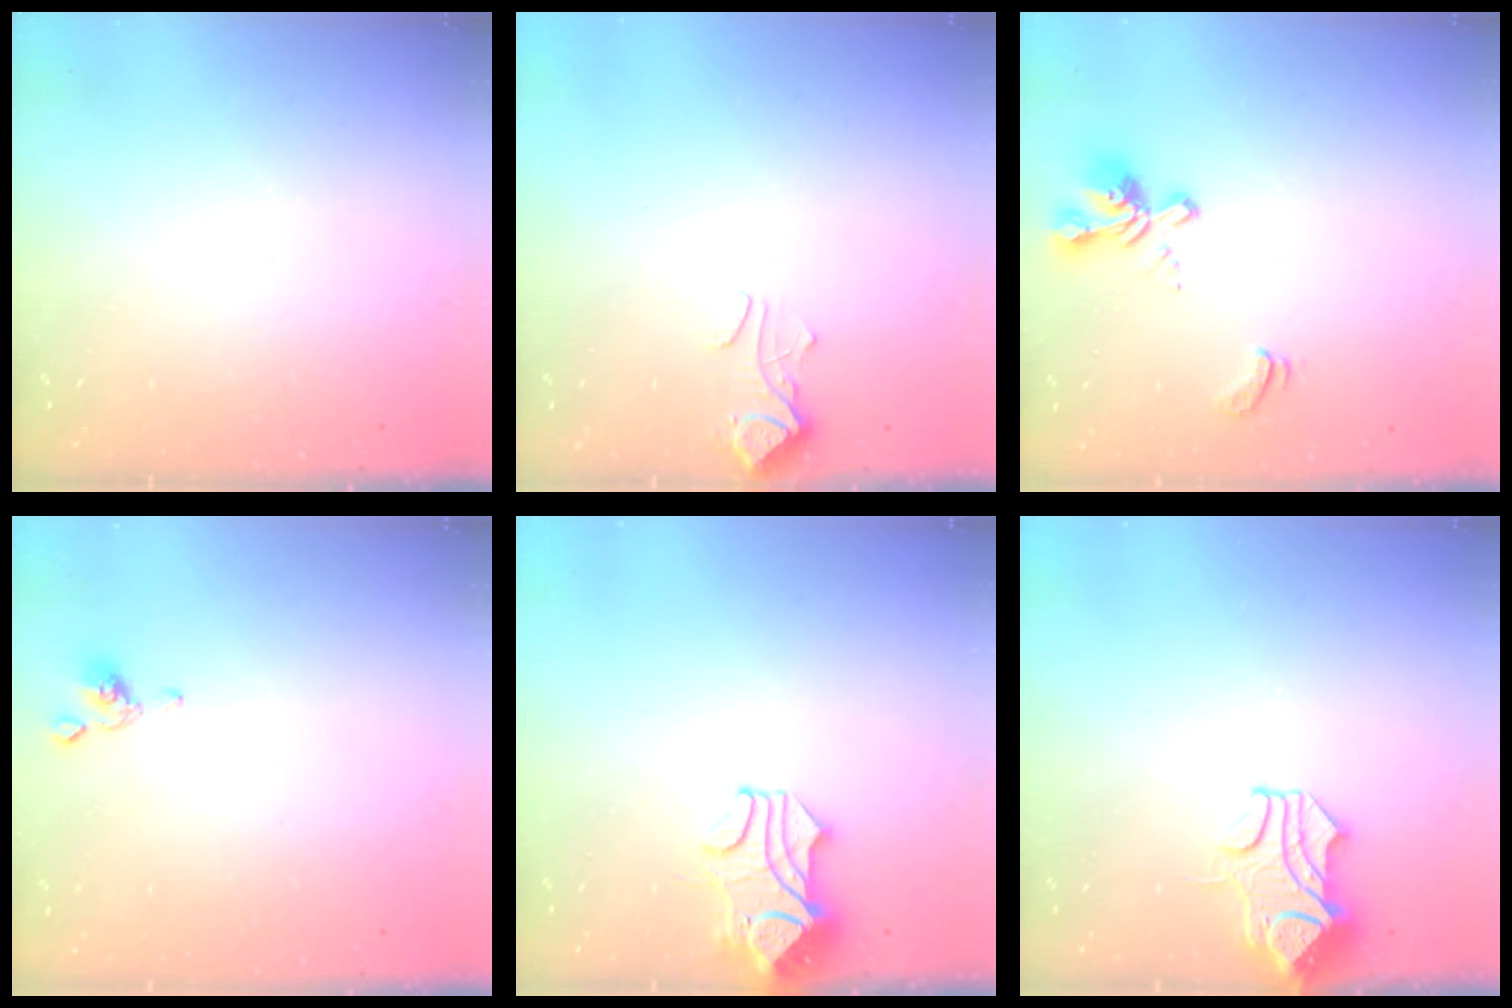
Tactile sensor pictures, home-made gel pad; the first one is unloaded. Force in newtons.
{"total": 2.4, "press": 2.4, "slide": 0.5}
{"total": 2.4, "press": 2.0, "slide": 1.3}
{"total": 2.3, "press": 2.3, "slide": 0.6}
{"total": 2.5, "press": 2.2, "slide": 1.2}
{"total": 1.6, "press": 0.9, "slide": 1.3}